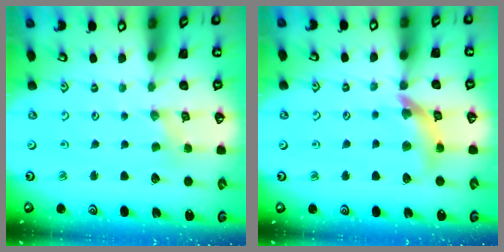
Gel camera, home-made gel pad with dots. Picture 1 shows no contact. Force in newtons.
{"total": 12.0, "press": 11.9, "slide": 1.5}